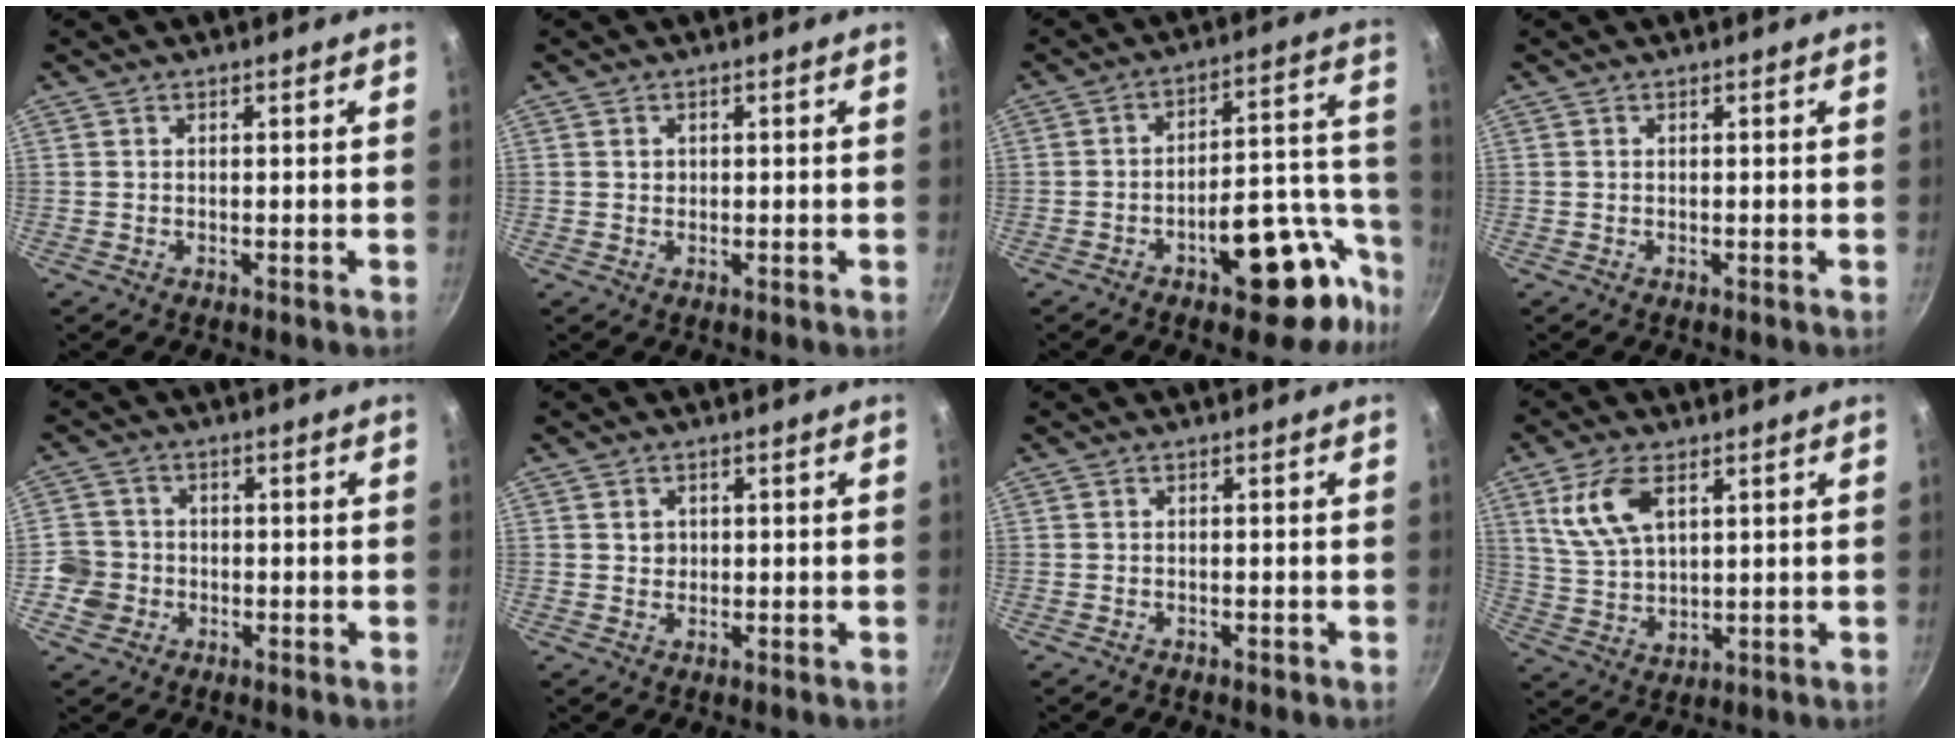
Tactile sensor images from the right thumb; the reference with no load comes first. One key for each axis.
{"total": 1.1, "fx": 0.3, "fy": 1.0, "fz": 0.3, "tx": -0.002, "ty": 0.002, "tz": 0.005}
{"total": 19.3, "fx": -9.9, "fy": 8.8, "fz": 14.1, "tx": -0.114, "ty": 0.075, "tz": -0.133}
{"total": 0.0}
{"total": 5.5, "fx": -1.6, "fy": 5.1, "fz": 1.2, "tx": 0.007, "ty": 0.018, "tz": -0.037}
{"total": 1.8, "fx": 0.4, "fy": 1.6, "fz": 0.6, "tx": -0.002, "ty": 0.002, "tz": 0.006}
{"total": 0.6, "fx": -0.5, "fy": 0.3, "fz": 0.2, "tx": -0.003, "ty": 0.004, "tz": -0.005}
{"total": 10.2, "fx": 4.2, "fy": 5.4, "fz": 7.6, "tx": -0.148, "ty": -0.016, "tz": 0.091}